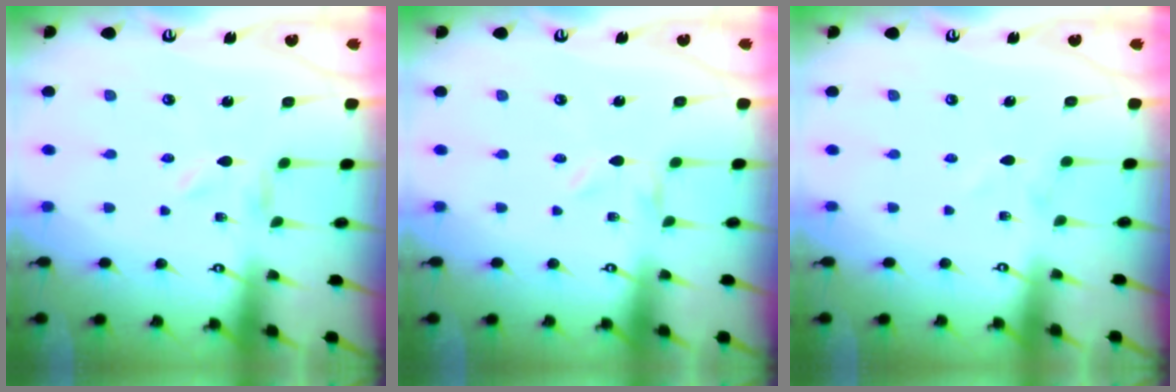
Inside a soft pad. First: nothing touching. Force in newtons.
{"total": 0.0}
{"total": 0.7, "press": 0.6, "slide": 0.1}